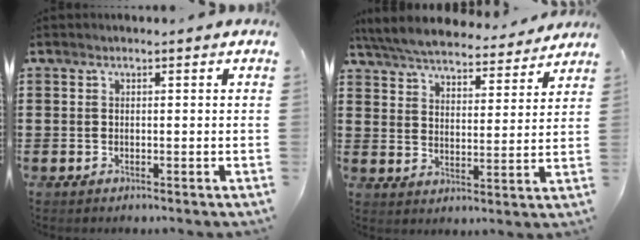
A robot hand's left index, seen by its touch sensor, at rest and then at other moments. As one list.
[{"total": 6.5, "force": [6.3, 0.2, 1.4], "torque": [-0.055, -0.041, 0.111]}]